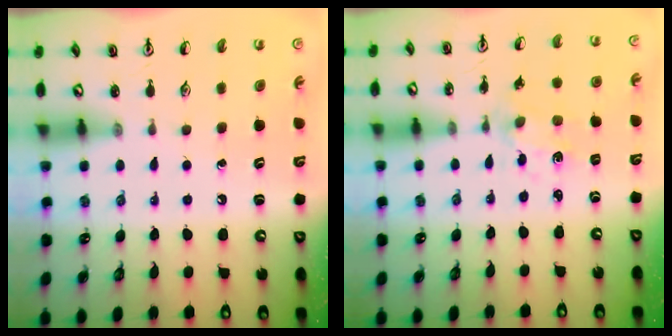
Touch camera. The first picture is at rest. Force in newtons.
{"total": 2.4, "press": 2.2, "slide": 0.8}